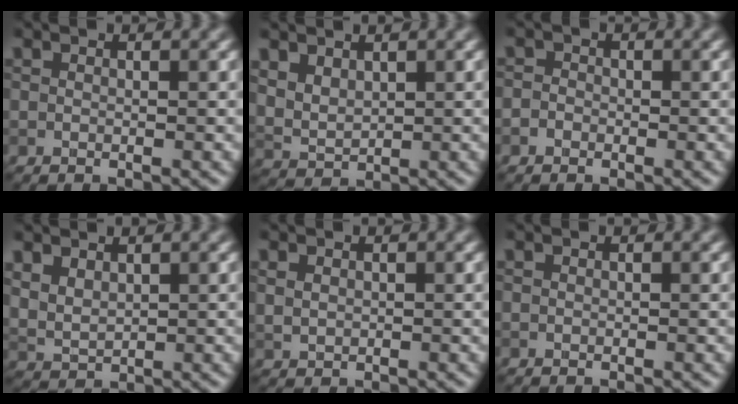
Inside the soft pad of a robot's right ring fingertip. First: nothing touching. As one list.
[{"total": 3.0, "force": [1.5, 2.0, 1.6], "torque": [-0.042, -0.003, 0.037]}, {"total": 1.1, "force": [-0.4, 1.0, 0.3], "torque": [0.004, 0.001, -0.015]}, {"total": 2.7, "force": [1.5, 1.6, 1.4], "torque": [-0.038, -0.002, 0.038]}, {"total": 1.2, "force": [0.4, 1.0, 0.7], "torque": [-0.014, -0.001, 0.012]}, {"total": 0.0}]